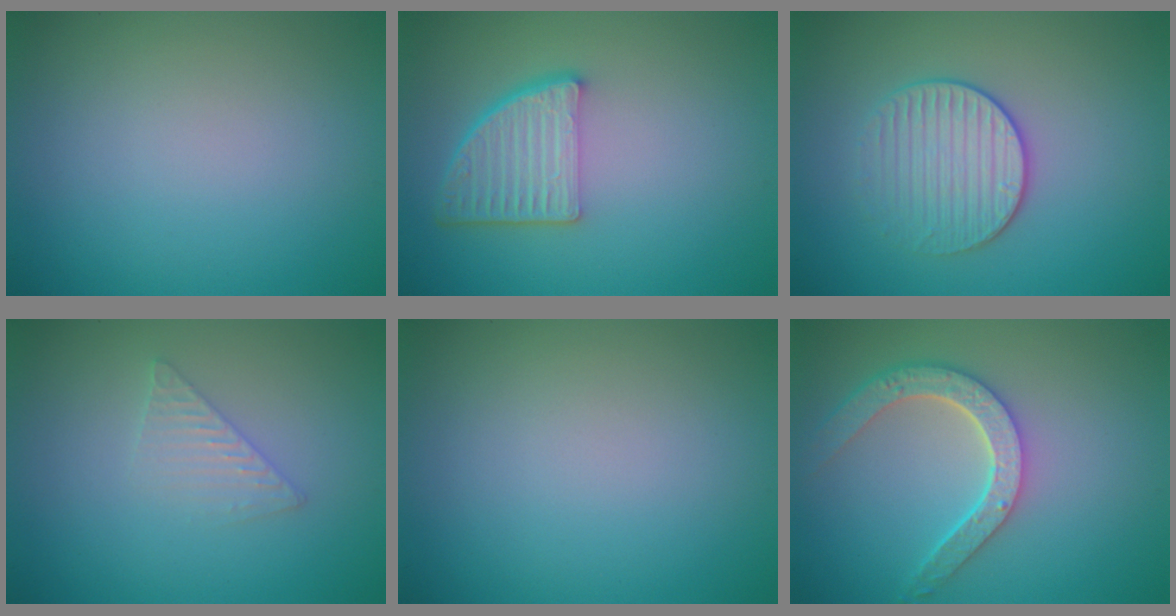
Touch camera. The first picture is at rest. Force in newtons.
{"total": 5.1, "press": 3.7, "slide": 3.5}
{"total": 3.2, "press": 3.0, "slide": 1.1}
{"total": 1.6, "press": 1.6, "slide": 0.1}
{"total": 0.0}
{"total": 4.6, "press": 3.7, "slide": 2.8}